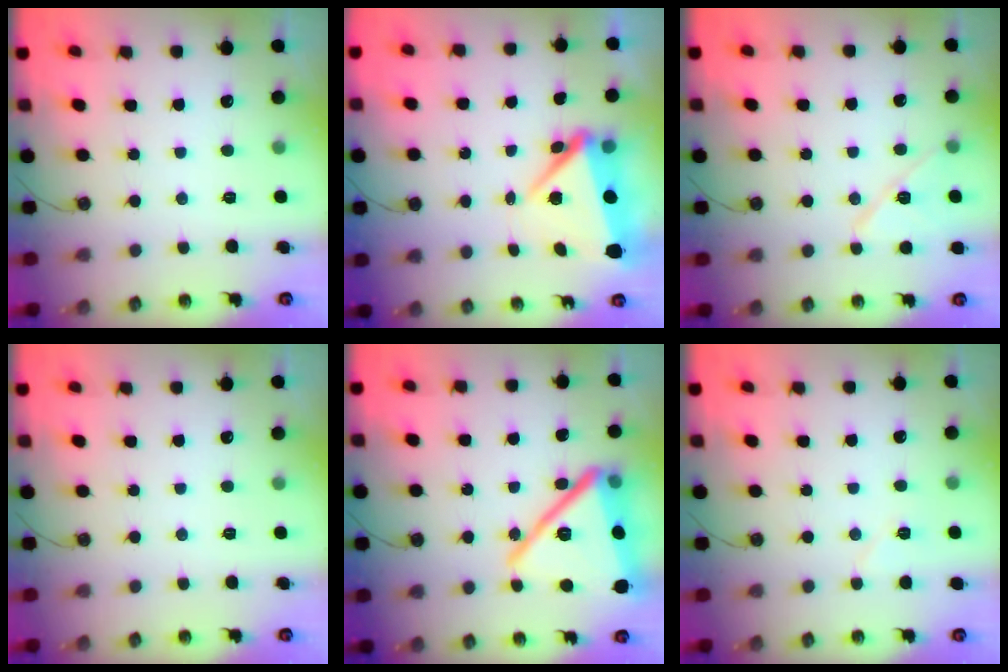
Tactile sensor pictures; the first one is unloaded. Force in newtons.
{"total": 7.1, "press": 7.0, "slide": 0.9}
{"total": 10.8, "press": 10.7, "slide": 0.9}
{"total": 0.0}
{"total": 25.2, "press": 23.8, "slide": 8.3}
{"total": 4.9, "press": 4.6, "slide": 1.7}